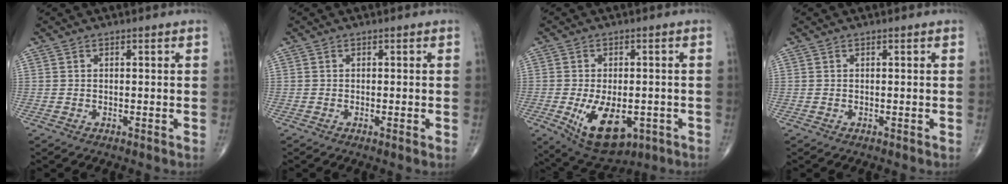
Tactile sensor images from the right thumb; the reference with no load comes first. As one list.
[{"total": 1.1, "force": [-0.2, 0.0, 1.0], "torque": [-0.016, -0.003, -0.003]}, {"total": 12.4, "force": [-3.7, 6.9, 9.6], "torque": [-0.141, -0.002, -0.037]}, {"total": 0.0}]